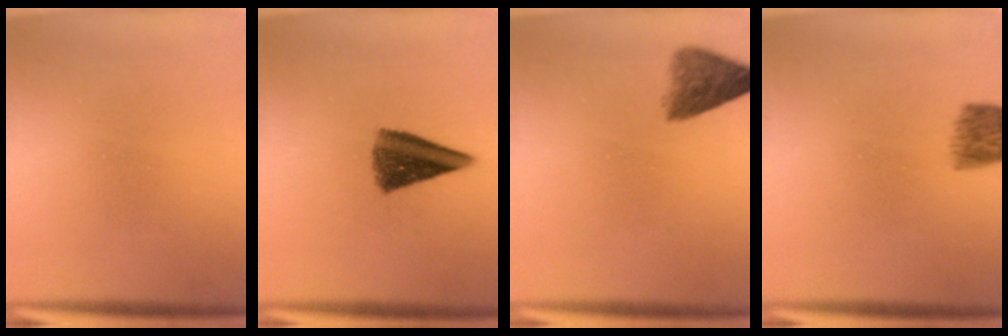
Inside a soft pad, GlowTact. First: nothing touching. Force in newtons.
{"total": 8.5}
{"total": 4.8}
{"total": 5.5}